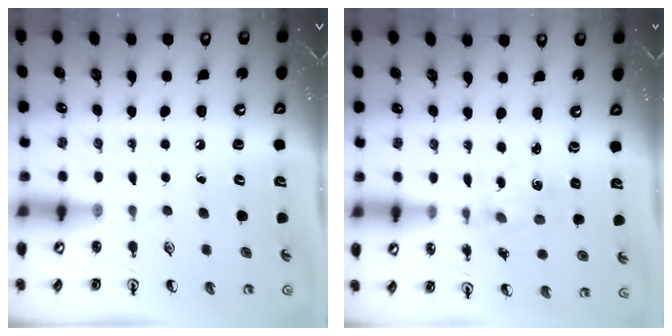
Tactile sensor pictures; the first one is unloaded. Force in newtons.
{"total": 1.7, "press": 1.6, "slide": 0.2}